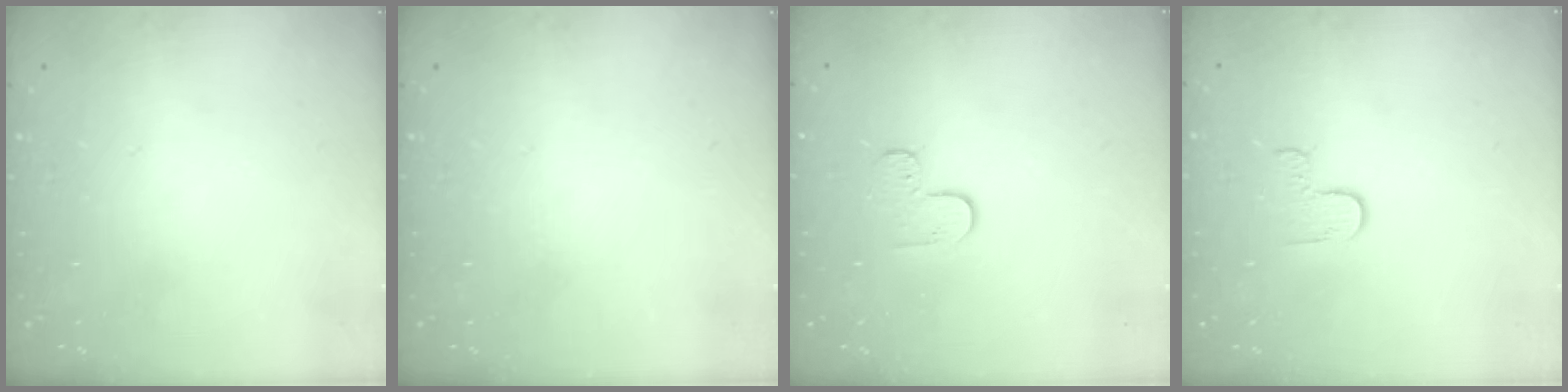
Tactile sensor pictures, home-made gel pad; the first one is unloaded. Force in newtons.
{"total": 0.0}
{"total": 5.5, "press": 5.5, "slide": 0.5}
{"total": 2.7, "press": 2.6, "slide": 0.4}